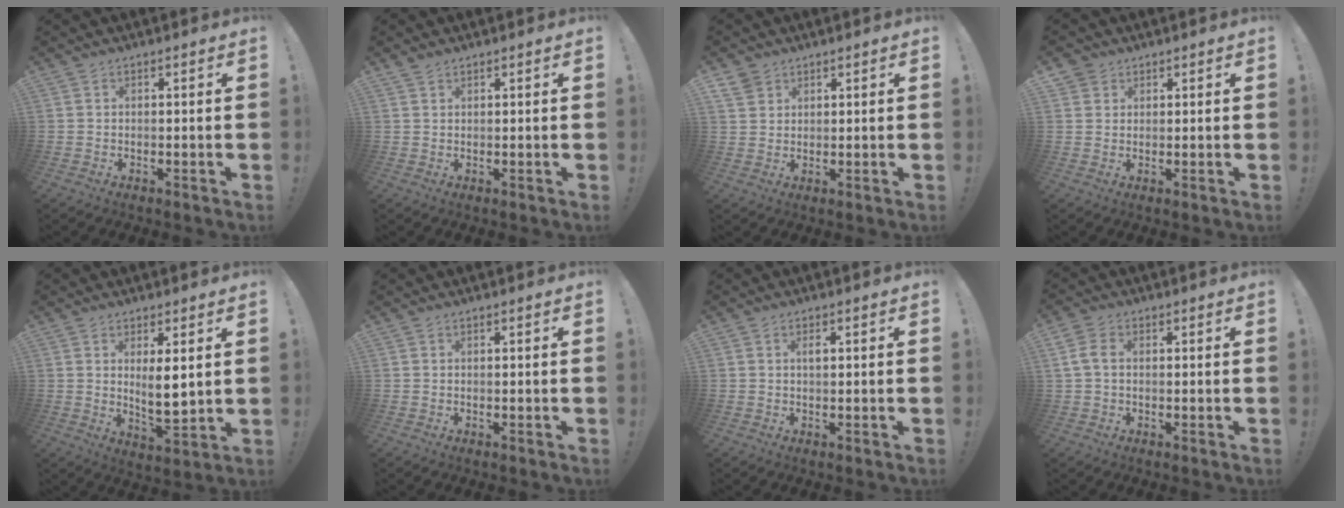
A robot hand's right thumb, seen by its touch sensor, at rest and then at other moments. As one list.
[{"total": 1.3, "force": [1.1, 0.6, 0.3], "torque": [0.002, -0.006, 0.021]}, {"total": 4.1, "force": [2.9, 2.8, 0.8], "torque": [-0.013, -0.014, 0.054]}, {"total": 2.8, "force": [1.7, 2.3, 0.1], "torque": [0.006, -0.009, 0.029]}, {"total": 7.8, "force": [2.3, 2.3, 7.0], "torque": [-0.100, -0.023, 0.038]}, {"total": 0.0}, {"total": 1.7, "force": [0.5, 0.6, 1.6], "torque": [-0.018, -0.001, 0.003]}, {"total": 5.1, "force": [0.6, 3.5, 3.7], "torque": [-0.080, 0.009, 0.013]}]